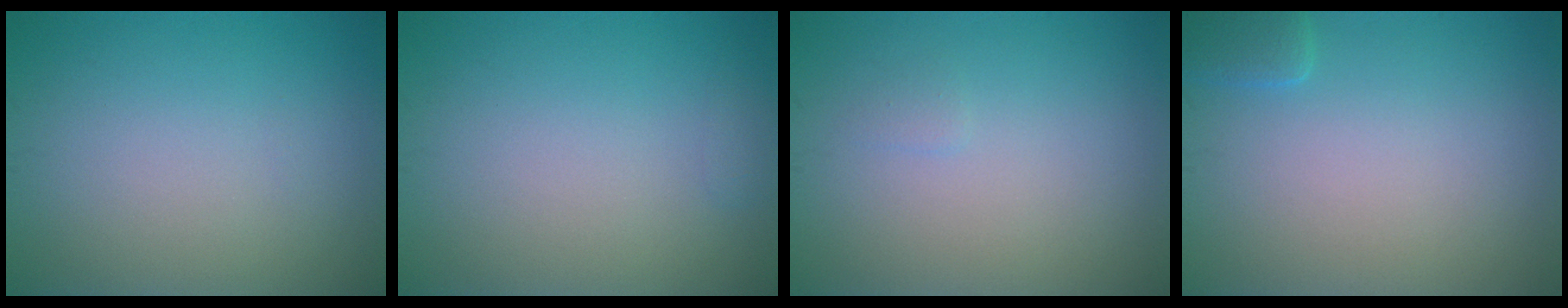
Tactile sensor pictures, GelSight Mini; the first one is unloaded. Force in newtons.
{"total": 0.6, "press": 0.6, "slide": 0.1}
{"total": 0.5, "press": 0.5, "slide": 0.1}
{"total": 1.4, "press": 1.4, "slide": 0.1}